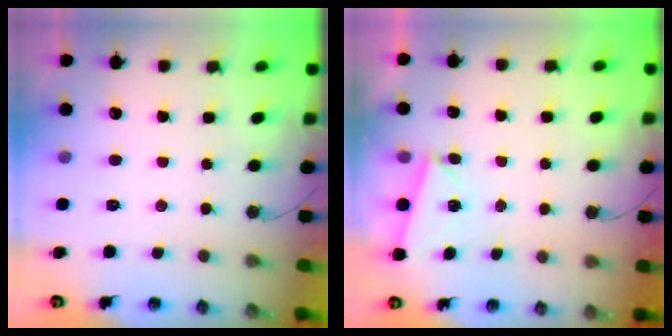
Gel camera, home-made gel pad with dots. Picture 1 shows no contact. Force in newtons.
{"total": 2.6, "press": 2.2, "slide": 1.4}